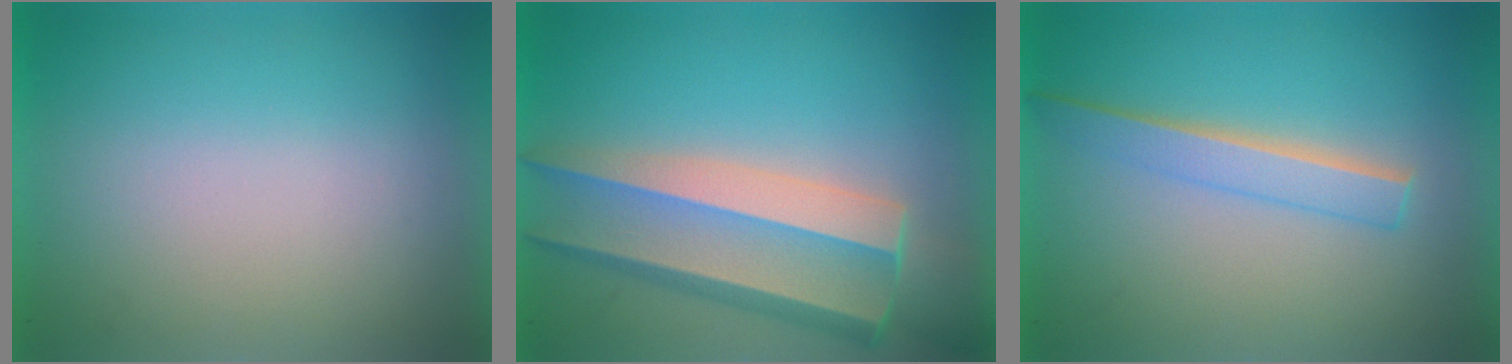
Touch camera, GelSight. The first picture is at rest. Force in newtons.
{"total": 7.9}
{"total": 2.1}